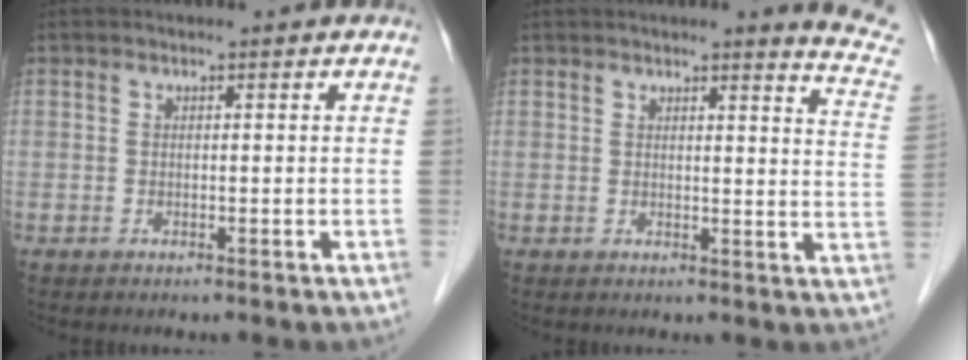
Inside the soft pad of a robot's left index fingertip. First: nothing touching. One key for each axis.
{"total": 8.1, "fx": 7.6, "fy": -0.5, "fz": 2.8, "tx": -0.025, "ty": -0.057, "tz": 0.056}